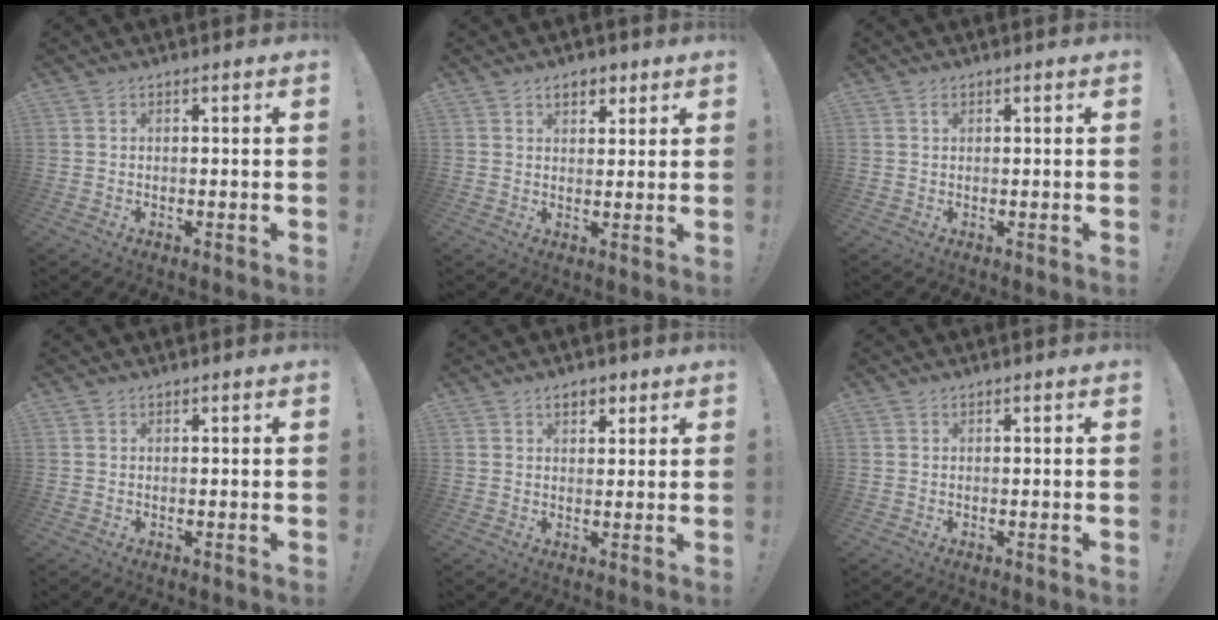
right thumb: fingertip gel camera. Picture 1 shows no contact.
{"total": 5.1, "force": [2.7, 3.3, 2.7], "torque": [-0.032, -0.002, 0.048]}
{"total": 0.6, "force": [0.2, 0.5, 0.3], "torque": [-0.008, 0.002, 0.004]}
{"total": 0.0}
{"total": 4.1, "force": [2.2, 2.6, 2.2], "torque": [-0.021, -0.004, 0.036]}
{"total": 0.0}